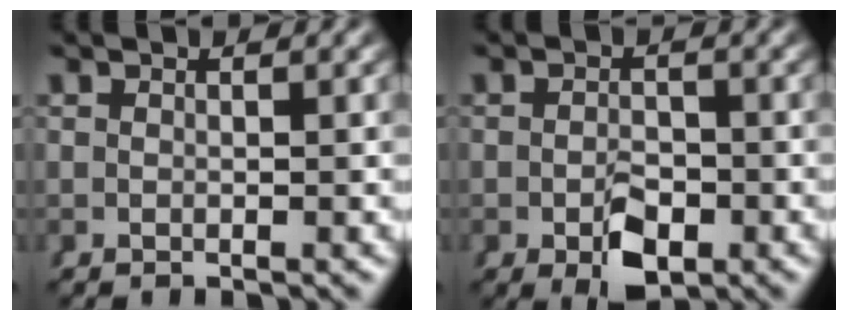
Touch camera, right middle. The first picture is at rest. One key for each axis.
{"total": 4.1, "fx": -1.9, "fy": 2.2, "fz": 2.9, "tx": -0.037, "ty": -0.024, "tz": -0.020}